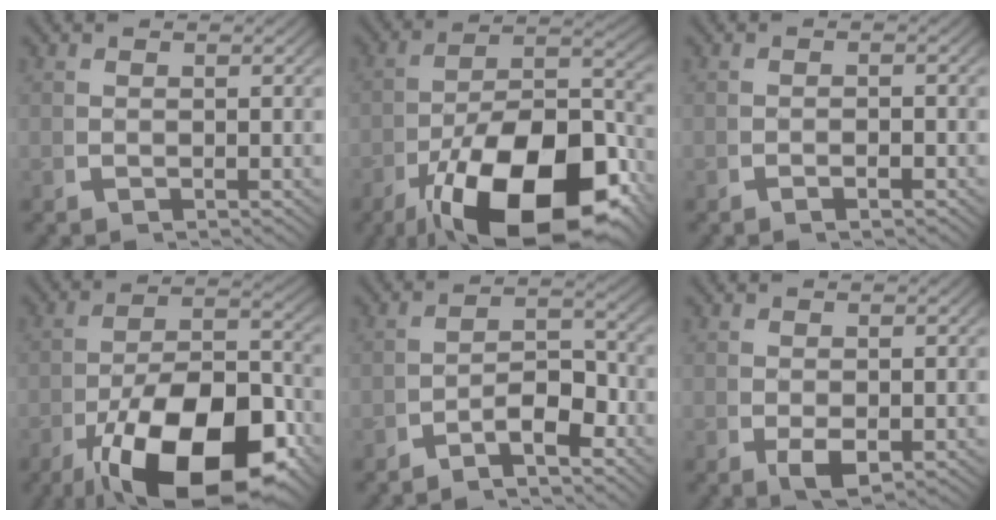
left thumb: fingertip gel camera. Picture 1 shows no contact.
{"total": 18.0, "force": [-6.0, 9.5, 14.1], "torque": [-0.244, -0.067, -0.061]}
{"total": 1.0, "force": [-0.7, 0.3, 0.6], "torque": [-0.008, 0.002, -0.018]}
{"total": 16.2, "force": [-5.3, 8.5, 12.7], "torque": [-0.231, -0.069, -0.051]}
{"total": 4.5, "force": [-2.1, 2.2, 3.3], "torque": [-0.051, -0.011, -0.037]}
{"total": 2.4, "force": [-0.5, 1.5, 1.9], "torque": [-0.042, -0.016, 0.001]}